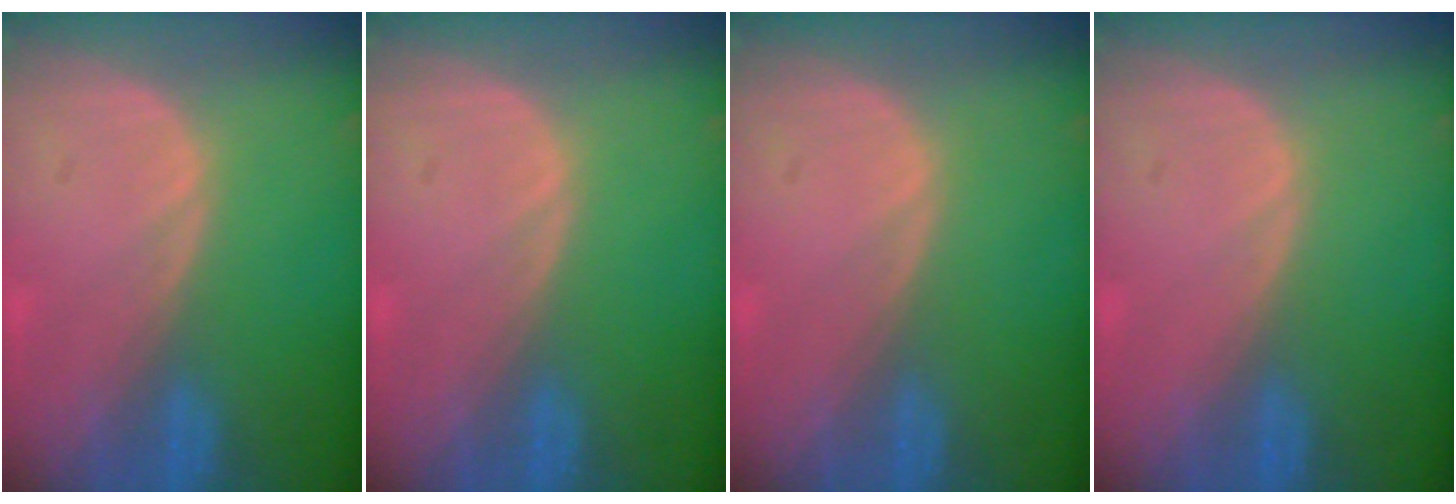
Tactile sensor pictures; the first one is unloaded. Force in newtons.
{"total": 0.0}
{"total": 0.0}
{"total": 0.0}